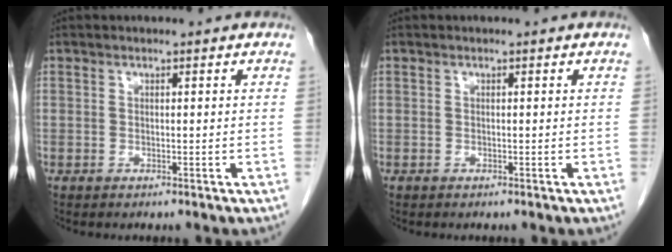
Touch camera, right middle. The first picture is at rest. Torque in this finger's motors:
{"motor_torque": [-0.21, -0.22, -0.04, -0.01]}